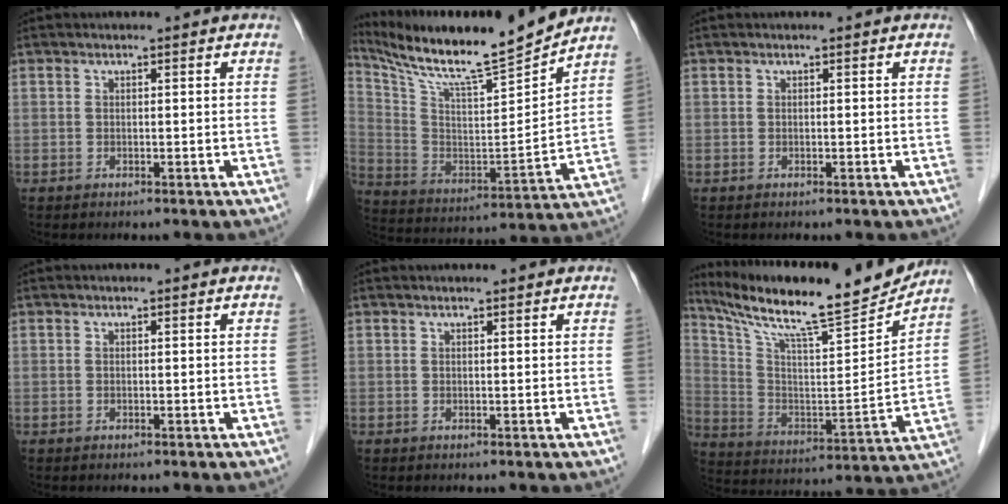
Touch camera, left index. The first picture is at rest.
{"total": 19.5, "force": [17.6, -0.6, 8.4], "torque": [-0.161, -0.028, 0.296]}
{"total": 0.0}
{"total": 0.0}
{"total": 1.1, "force": [1.1, 0.0, 0.2], "torque": [-0.007, 0.010, 0.018]}
{"total": 21.5, "force": [19.2, 0.8, 9.6], "torque": [-0.179, -0.031, 0.308]}